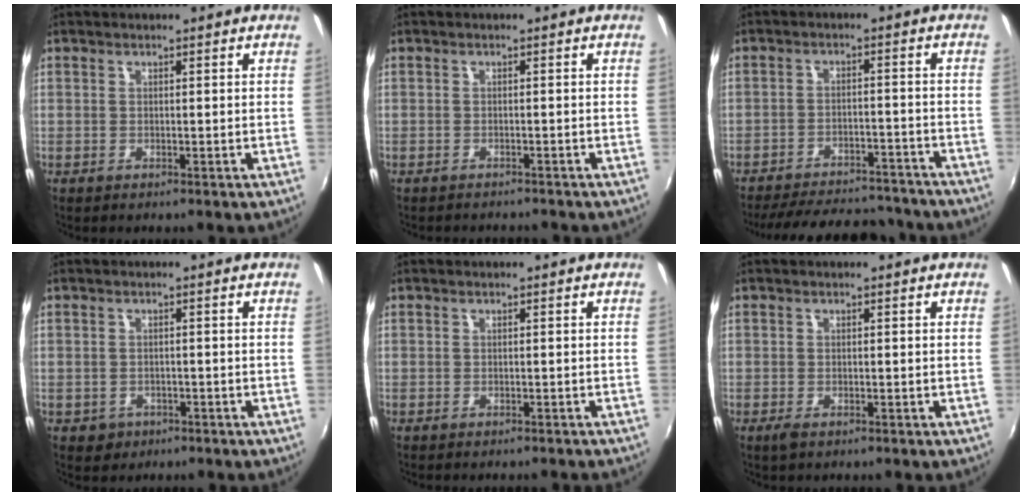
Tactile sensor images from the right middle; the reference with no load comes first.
{"total": 3.5, "force": [-3.3, 0.6, 1.0], "torque": [-0.026, -0.010, -0.046]}
{"total": 21.3, "force": [-18.7, 6.2, 8.1], "torque": [-0.168, 0.011, -0.237]}
{"total": 3.1, "force": [-1.3, 2.7, 0.8], "torque": [-0.023, 0.000, -0.014]}
{"total": 2.0, "force": [-1.8, 0.5, 0.7], "torque": [-0.018, -0.011, -0.023]}
{"total": 1.4, "force": [-0.9, 0.6, 0.9], "torque": [-0.019, -0.005, -0.018]}